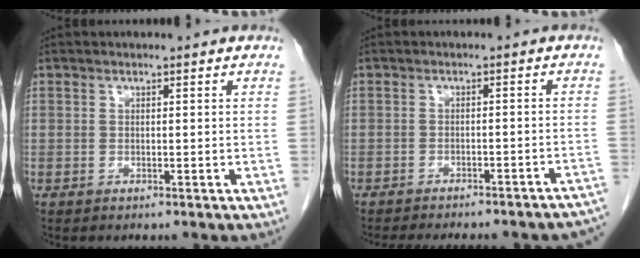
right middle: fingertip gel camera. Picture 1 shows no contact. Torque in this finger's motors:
{"motor_torque": [1.07, -1.07, 0.19, 0.08]}